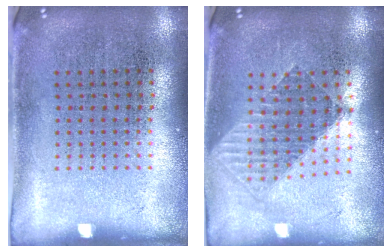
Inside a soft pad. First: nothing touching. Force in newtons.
{"total": 1.5, "press": 1.3, "slide": 0.8}